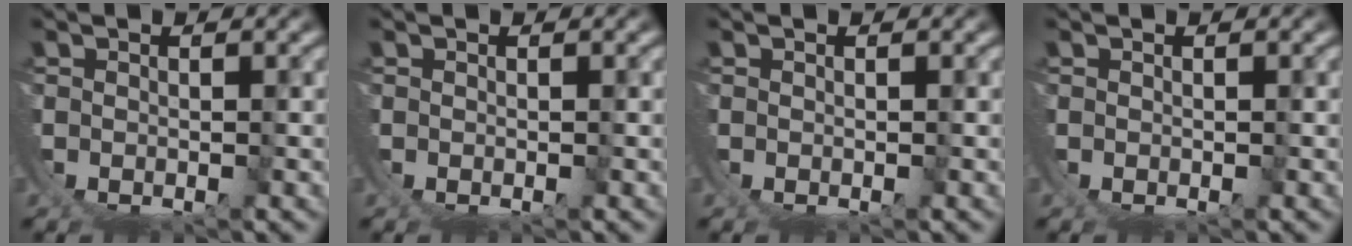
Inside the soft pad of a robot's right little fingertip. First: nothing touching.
{"total": 0.0}
{"total": 0.0}
{"total": 0.0}